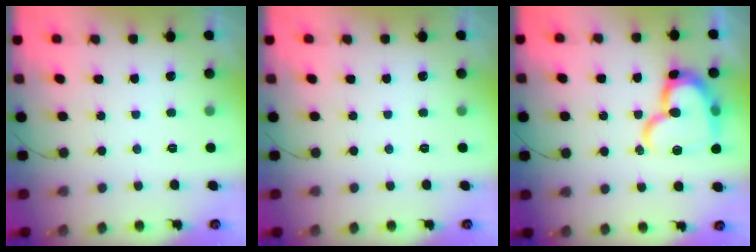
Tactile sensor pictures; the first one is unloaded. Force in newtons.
{"total": 0.0}
{"total": 18.3, "press": 18.3, "slide": 0.9}